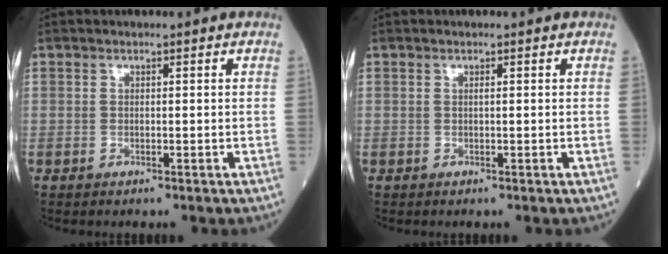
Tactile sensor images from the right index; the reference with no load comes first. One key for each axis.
{"total": 0.0}